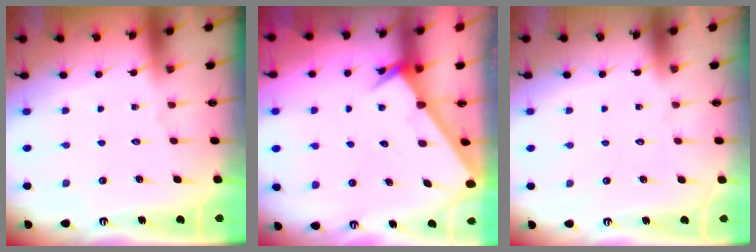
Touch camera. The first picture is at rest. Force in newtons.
{"total": 2.5, "press": 2.5, "slide": 0.1}
{"total": 1.7, "press": 1.7, "slide": 0.1}